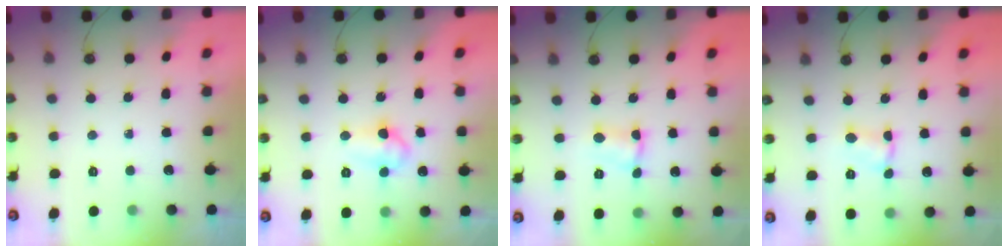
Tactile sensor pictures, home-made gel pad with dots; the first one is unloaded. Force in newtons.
{"total": 7.6, "press": 7.6, "slide": 0.9}
{"total": 2.1, "press": 2.1, "slide": 0.2}
{"total": 2.1, "press": 2.1, "slide": 0.3}